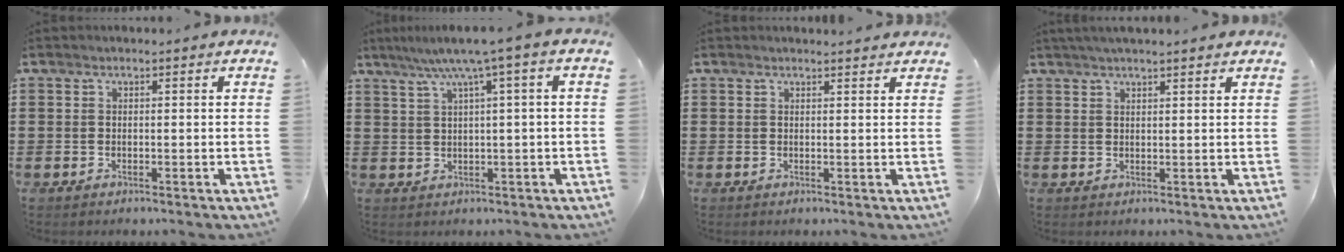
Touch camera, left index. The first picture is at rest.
{"total": 4.9, "force": [1.9, -0.4, 4.5], "torque": [-0.092, -0.005, 0.024]}
{"total": 1.2, "force": [1.2, 0.0, 0.2], "torque": [-0.007, -0.001, 0.024]}
{"total": 2.0, "force": [1.8, -0.2, 0.7], "torque": [-0.019, 0.002, 0.034]}